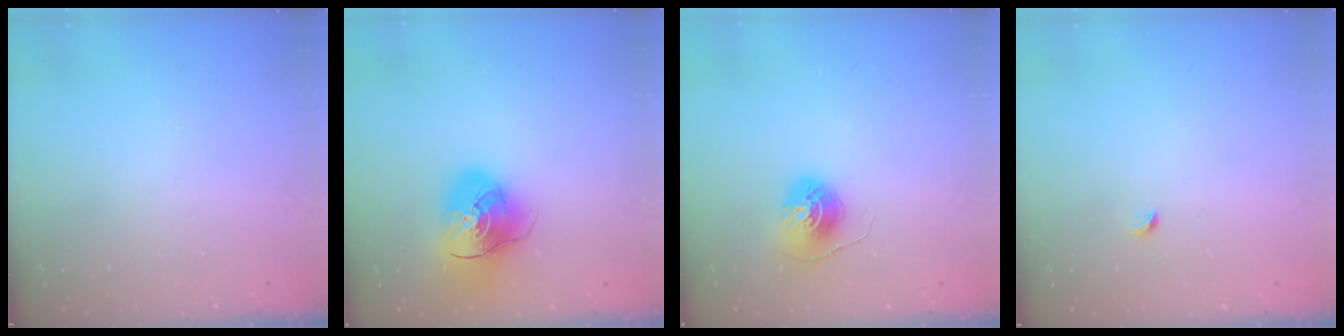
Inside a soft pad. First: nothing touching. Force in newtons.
{"total": 16.2, "press": 16.0, "slide": 2.6}
{"total": 7.8, "press": 7.8, "slide": 0.3}
{"total": 2.7, "press": 2.6, "slide": 0.6}